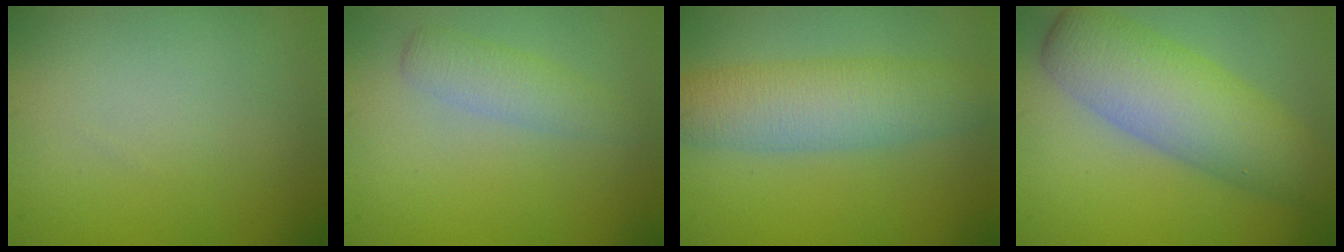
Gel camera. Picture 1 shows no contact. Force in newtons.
{"total": 2.5, "press": 2.5, "slide": 0.0}
{"total": 5.9, "press": 5.9, "slide": 0.4}
{"total": 7.4, "press": 7.4, "slide": 0.3}